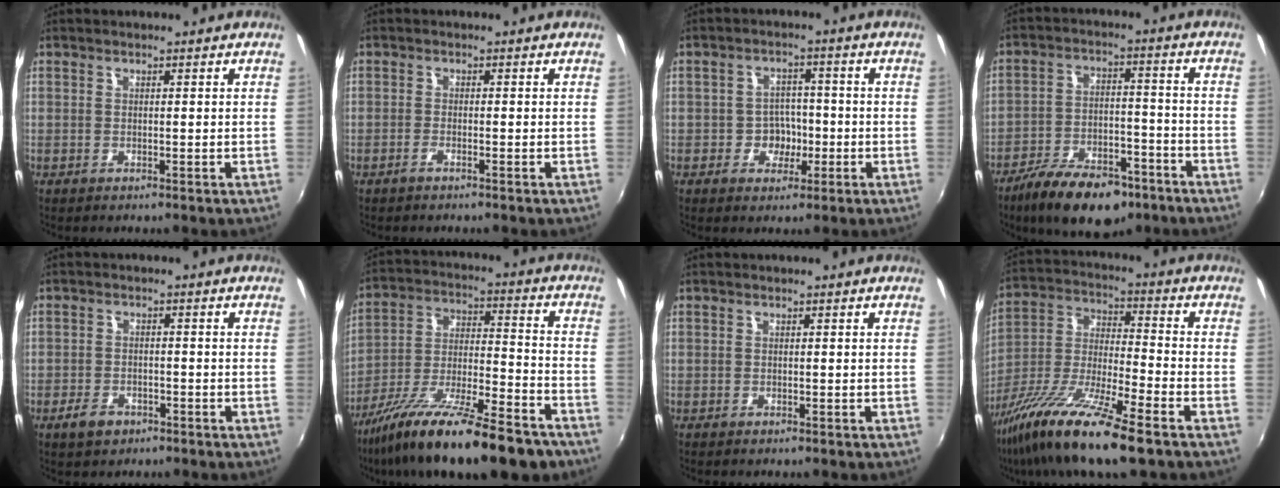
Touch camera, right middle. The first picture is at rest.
{"total": 1.0, "force": [-0.8, 0.0, 0.5], "torque": [-0.016, 0.000, -0.021]}
{"total": 4.5, "force": [-1.5, 4.0, 1.5], "torque": [-0.026, 0.010, -0.019]}
{"total": 16.3, "force": [-11.5, 6.9, 9.2], "torque": [-0.182, -0.017, -0.179]}
{"total": 4.2, "force": [-2.7, 2.6, 1.9], "torque": [-0.051, 0.000, -0.043]}
{"total": 23.0, "force": [-16.2, 5.6, 15.3], "torque": [-0.272, -0.038, -0.256]}
{"total": 0.0}
{"total": 18.9, "force": [-12.7, 2.7, 13.8], "torque": [-0.272, -0.032, -0.235]}